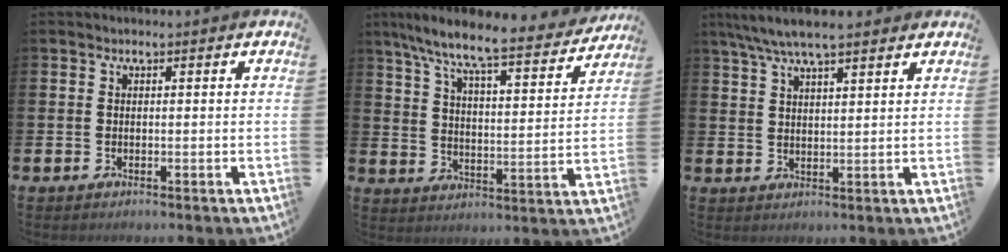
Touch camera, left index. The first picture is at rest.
{"total": 8.7, "force": [7.8, 0.7, 3.8], "torque": [-0.100, -0.055, 0.127]}
{"total": 6.6, "force": [5.6, 1.2, 3.2], "torque": [-0.072, -0.011, 0.102]}